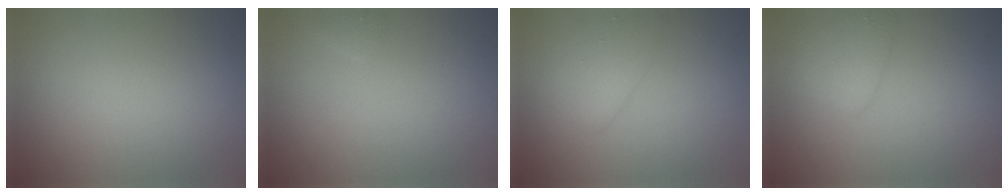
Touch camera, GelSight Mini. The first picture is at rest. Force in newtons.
{"total": 0.6, "press": 0.6, "slide": 0.1}
{"total": 2.2, "press": 2.2, "slide": 0.1}
{"total": 2.4, "press": 2.4, "slide": 0.1}